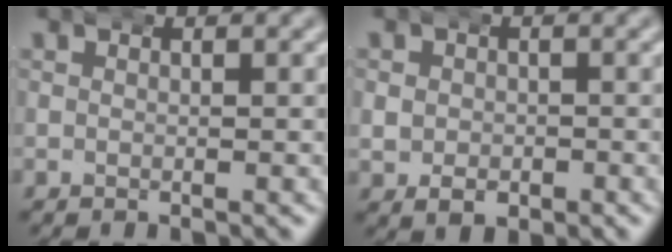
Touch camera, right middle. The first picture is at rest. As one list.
[{"total": 3.5, "force": [-1.1, 2.8, 1.8], "torque": [-0.035, -0.013, -0.013]}]